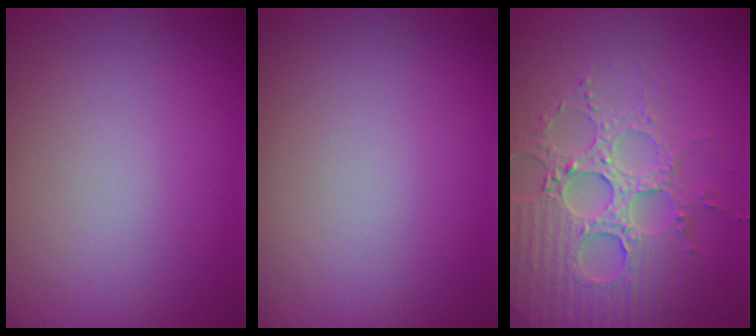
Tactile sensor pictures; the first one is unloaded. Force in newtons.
{"total": 0.0}
{"total": 5.1, "press": 5.0, "slide": 1.1}